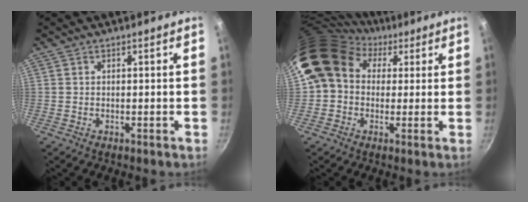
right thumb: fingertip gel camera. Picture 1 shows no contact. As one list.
[{"total": 14.3, "force": [3.3, 11.7, 7.5], "torque": [-0.112, 0.031, 0.039]}]